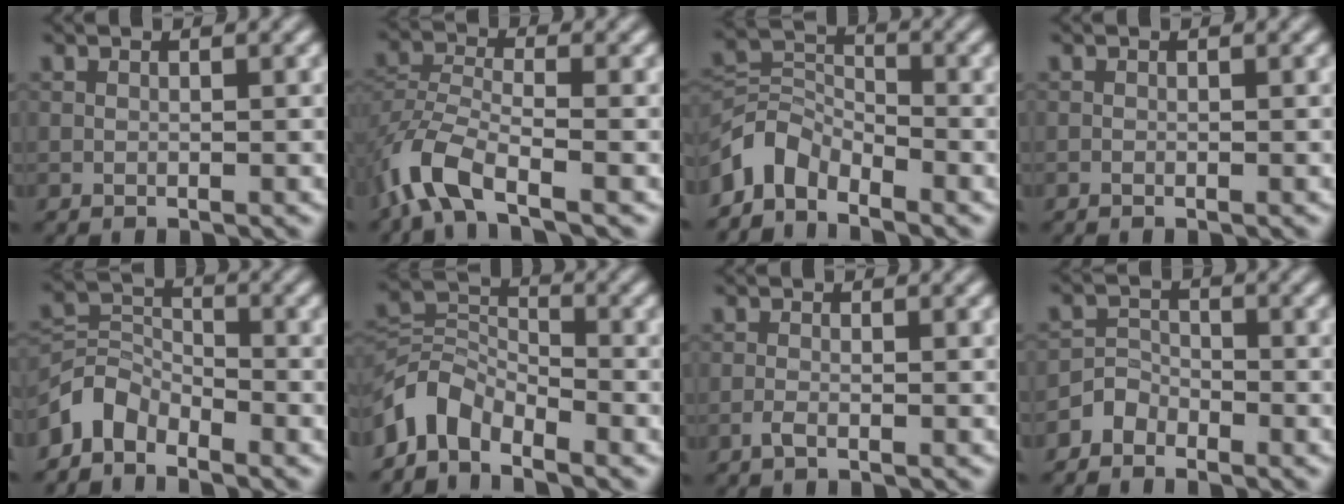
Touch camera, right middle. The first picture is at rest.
{"total": 5.9, "force": [-3.8, 2.2, 4.0], "torque": [-0.082, -0.004, -0.086]}
{"total": 4.4, "force": [-3.4, 2.3, 1.5], "torque": [-0.027, 0.002, -0.080]}
{"total": 0.0}
{"total": 3.8, "force": [-3.0, 2.0, 1.0], "torque": [-0.018, 0.005, -0.072]}
{"total": 4.8, "force": [-3.6, 2.5, 2.1], "torque": [-0.039, 0.002, -0.082]}
{"total": 1.0, "force": [-0.6, 0.2, 0.7], "torque": [-0.017, 0.002, -0.014]}
{"total": 2.1, "force": [-1.7, 1.1, 0.3], "torque": [0.000, 0.011, -0.038]}